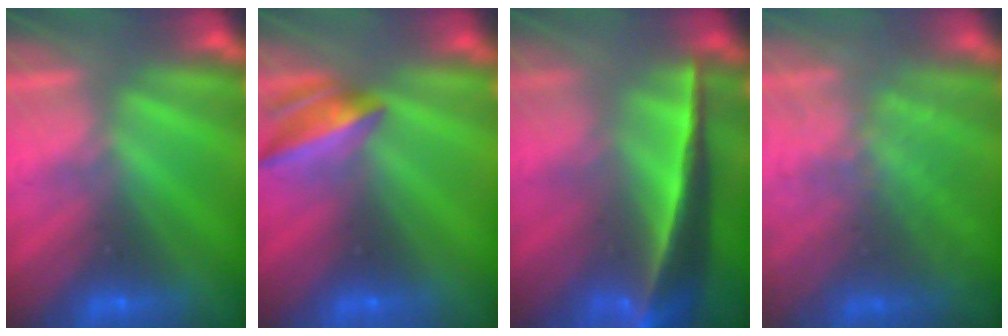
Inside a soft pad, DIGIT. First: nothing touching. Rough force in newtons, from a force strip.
{"total": 7.8}
{"total": 7.4}
{"total": 11.5}